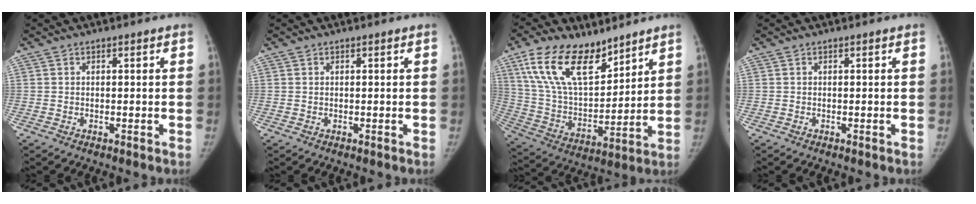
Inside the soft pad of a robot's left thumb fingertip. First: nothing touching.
{"total": 0.0}
{"total": 19.0, "force": [12.0, 9.2, 11.4], "torque": [-0.173, -0.055, 0.236]}
{"total": 0.0}